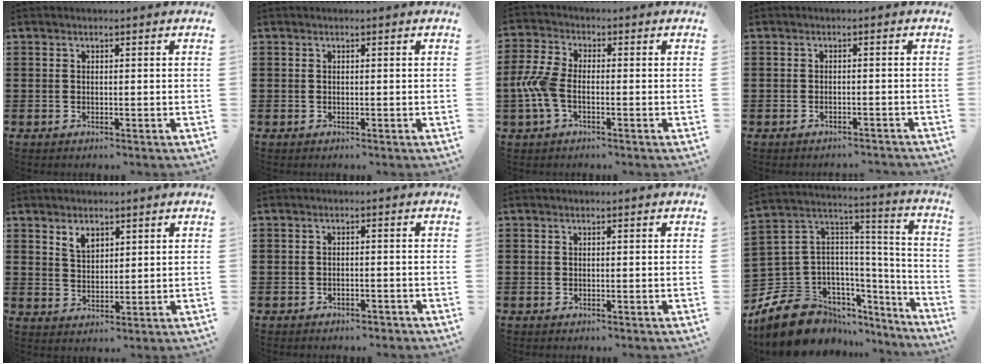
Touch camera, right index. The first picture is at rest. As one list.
[{"total": 0.0}, {"total": 6.3, "force": [-1.6, 3.1, 5.2], "torque": [-0.141, -0.008, -0.040]}, {"total": 1.2, "force": [-1.1, 0.1, 0.3], "torque": [-0.010, -0.001, -0.022]}, {"total": 3.1, "force": [2.2, 1.8, 1.3], "torque": [-0.031, 0.004, 0.042]}, {"total": 1.3, "force": [-1.3, 0.2, 0.2], "torque": [-0.009, -0.001, -0.026]}, {"total": 0.0}, {"total": 14.0, "force": [-9.8, 8.6, 5.0], "torque": [-0.127, 0.018, -0.172]}]